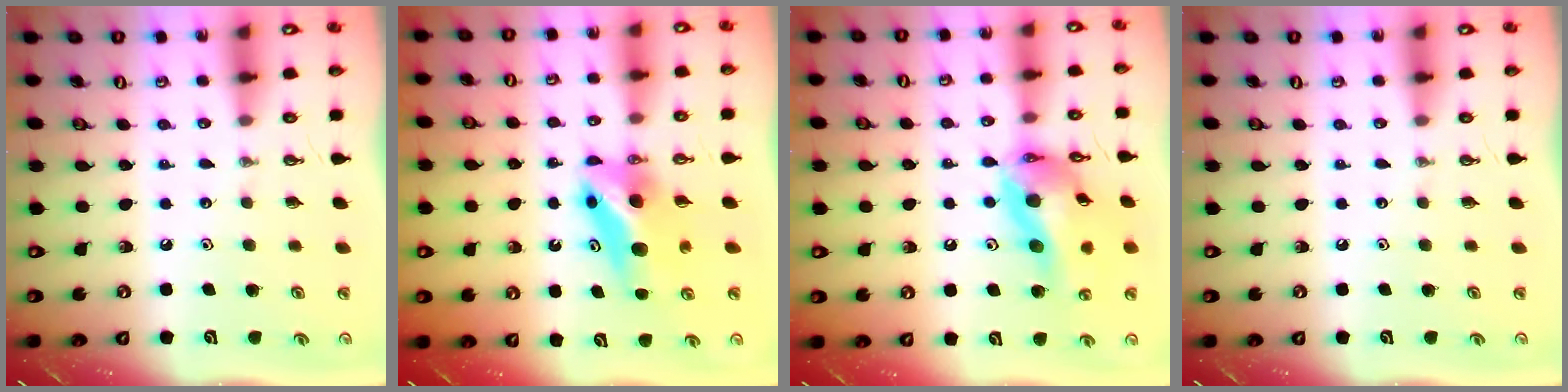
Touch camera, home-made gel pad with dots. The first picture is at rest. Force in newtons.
{"total": 6.4, "press": 6.4, "slide": 0.8}
{"total": 18.3, "press": 18.1, "slide": 2.5}
{"total": 0.0}